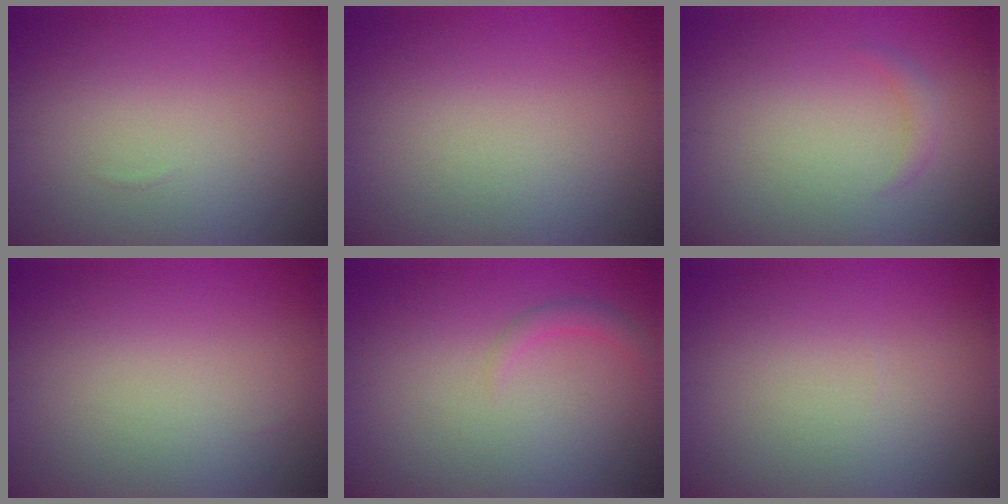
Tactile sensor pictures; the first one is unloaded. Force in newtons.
{"total": 0.0}
{"total": 0.9, "press": 0.9, "slide": 0.0}
{"total": 0.0}
{"total": 1.1, "press": 1.1, "slide": 0.1}
{"total": 0.0}